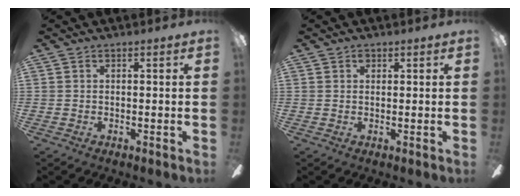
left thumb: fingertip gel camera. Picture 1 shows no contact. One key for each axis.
{"total": 1.1, "fx": 0.7, "fy": 0.7, "fz": 0.4, "tx": -0.007, "ty": 0.003, "tz": 0.012}